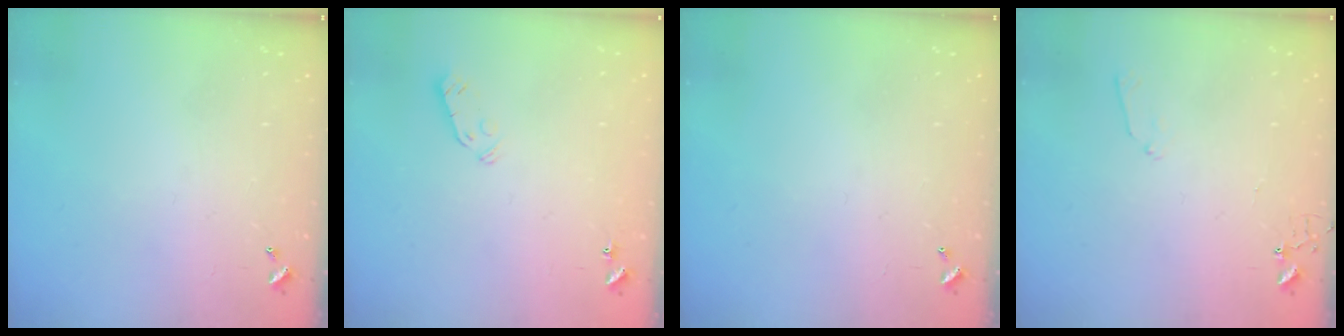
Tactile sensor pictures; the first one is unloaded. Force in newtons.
{"total": 3.5, "press": 3.5, "slide": 0.4}
{"total": 0.0}
{"total": 5.0, "press": 5.0, "slide": 0.7}